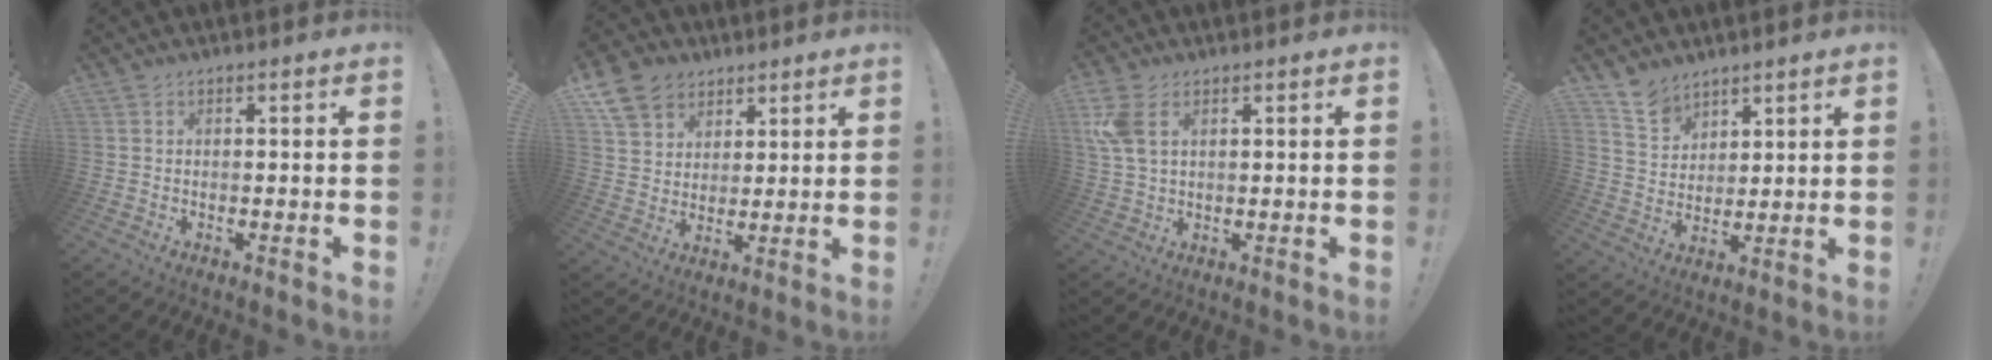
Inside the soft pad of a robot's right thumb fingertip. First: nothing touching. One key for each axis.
{"total": 11.2, "fx": 6.5, "fy": 8.4, "fz": 3.6, "tx": -0.059, "ty": -0.038, "tz": 0.131}
{"total": 7.8, "fx": 3.1, "fy": 4.3, "fz": 5.7, "tx": -0.122, "ty": -0.005, "tz": 0.058}
{"total": 8.7, "fx": 7.0, "fy": 4.8, "fz": 1.7, "tx": -0.036, "ty": -0.051, "tz": 0.138}